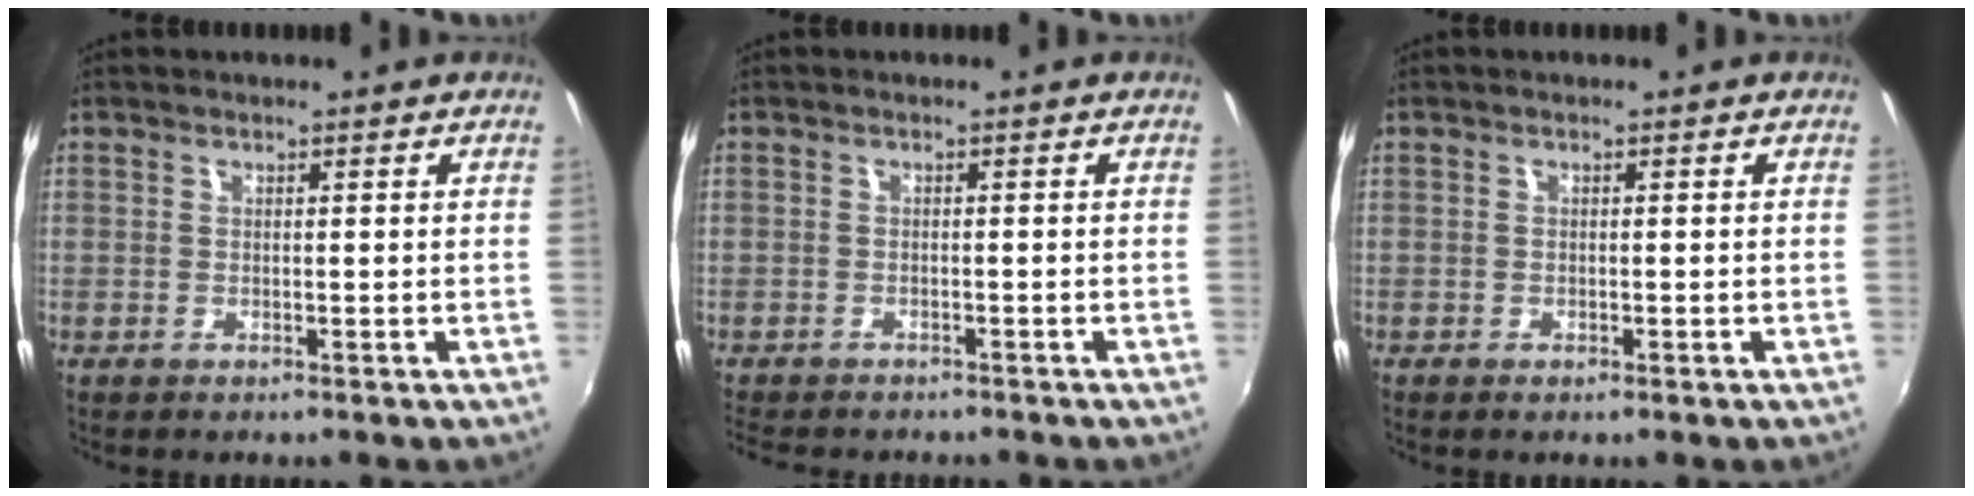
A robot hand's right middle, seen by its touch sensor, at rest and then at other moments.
{"total": 4.3, "force": [-3.8, 1.6, 1.2], "torque": [-0.037, -0.010, -0.062]}
{"total": 0.5, "force": [-0.4, 0.2, 0.3], "torque": [-0.006, -0.003, -0.007]}